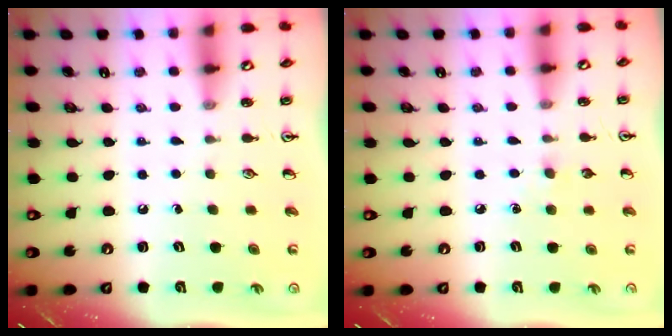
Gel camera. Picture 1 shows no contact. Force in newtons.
{"total": 4.5, "press": 4.4, "slide": 0.7}